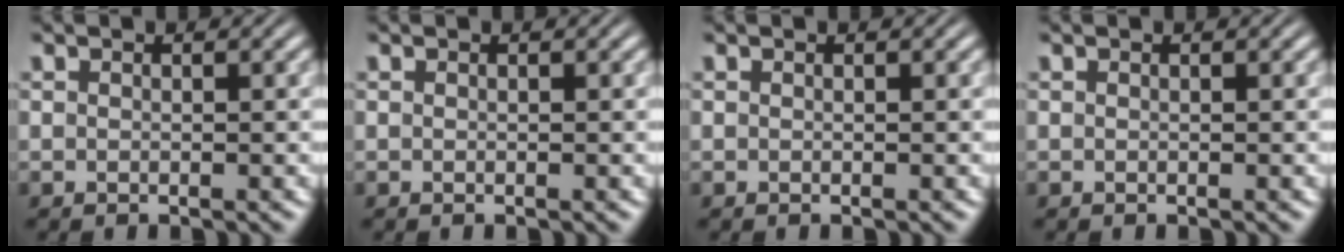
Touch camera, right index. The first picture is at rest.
{"total": 0.0}
{"total": 0.0}
{"total": 0.0}